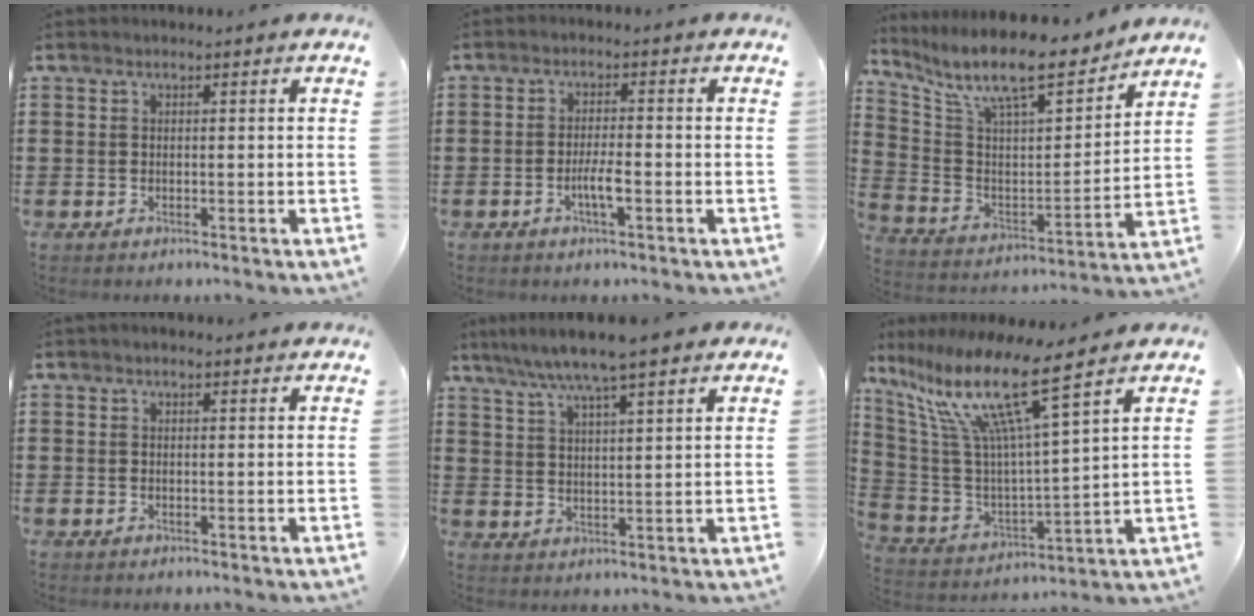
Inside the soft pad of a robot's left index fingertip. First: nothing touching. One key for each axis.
{"total": 3.4, "fx": -1.4, "fy": 0.7, "fz": 3.1, "tx": -0.061, "ty": 0.001, "tz": -0.027}
{"total": 11.4, "fx": 9.4, "fy": 2.0, "fz": 6.1, "tx": -0.149, "ty": -0.061, "tz": 0.158}
{"total": 0.6, "fx": 0.3, "fy": 0.4, "fz": 0.4, "tx": -0.008, "ty": 0.005, "tz": 0.005}
{"total": 6.6, "fx": 5.4, "fy": 0.0, "fz": 3.9, "tx": -0.092, "ty": -0.015, "tz": 0.092}
{"total": 13.6, "fx": 9.1, "fy": 1.2, "fz": 10.1, "tx": -0.228, "ty": -0.057, "tz": 0.144}